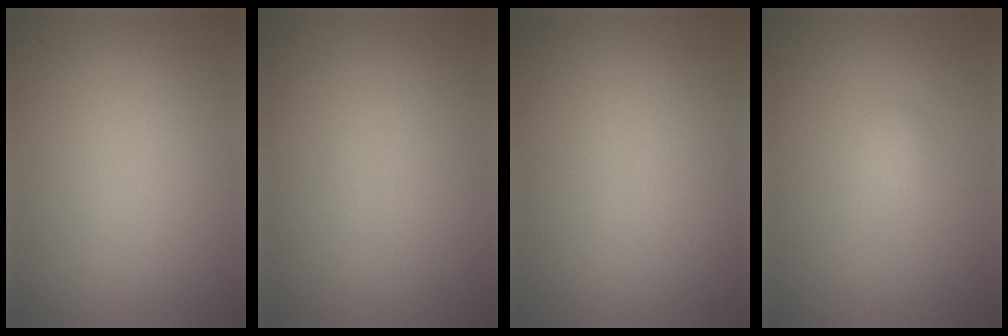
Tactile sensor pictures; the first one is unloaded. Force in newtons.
{"total": 0.0}
{"total": 0.0}
{"total": 0.7, "press": 0.7, "slide": 0.1}